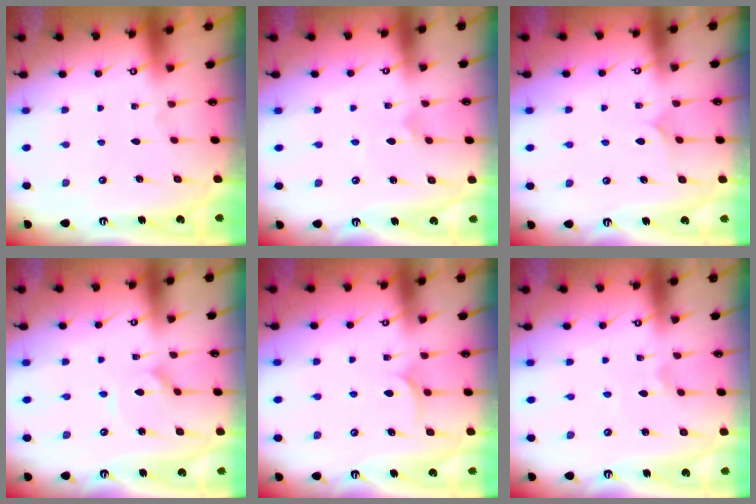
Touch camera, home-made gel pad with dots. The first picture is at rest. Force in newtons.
{"total": 2.3, "press": 2.3, "slide": 0.2}
{"total": 5.7, "press": 5.7, "slide": 0.4}
{"total": 2.2, "press": 2.2, "slide": 0.4}
{"total": 6.5, "press": 6.5, "slide": 0.3}
{"total": 1.6, "press": 1.5, "slide": 0.2}